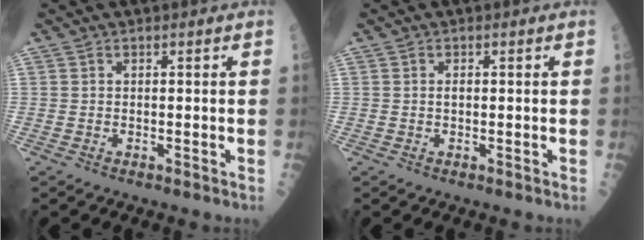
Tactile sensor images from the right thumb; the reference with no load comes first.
{"total": 0.8, "force": [0.1, 0.4, 0.6], "torque": [-0.011, 0.001, 0.001]}